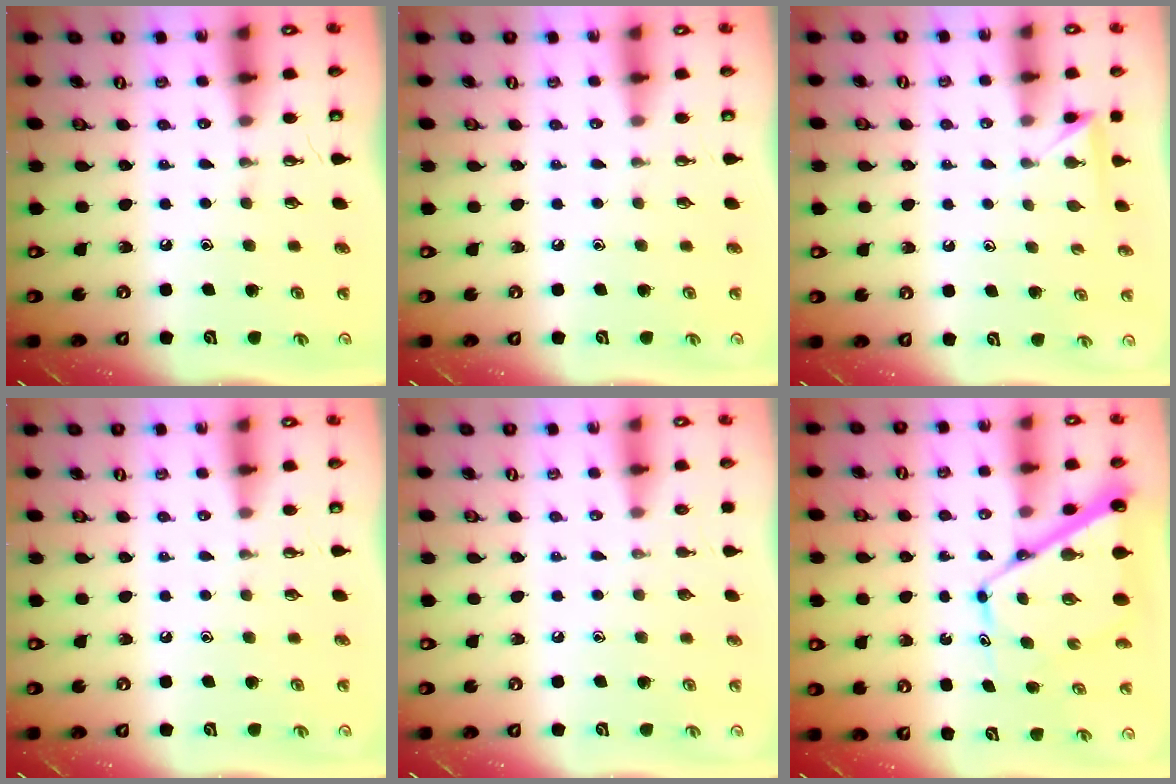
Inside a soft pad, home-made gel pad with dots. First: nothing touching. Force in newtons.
{"total": 0.0}
{"total": 2.3, "press": 2.3, "slide": 0.3}
{"total": 0.0}
{"total": 0.0}
{"total": 11.7, "press": 11.6, "slide": 1.0}